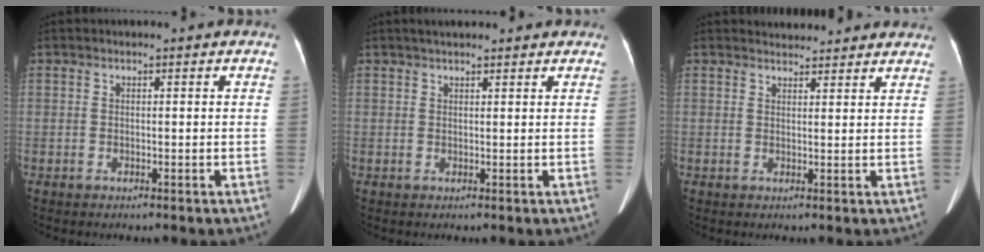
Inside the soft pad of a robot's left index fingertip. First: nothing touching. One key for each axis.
{"total": 5.1, "fx": 4.3, "fy": 1.2, "fz": 2.5, "tx": -0.032, "ty": 0.034, "tz": 0.061}
{"total": 6.7, "fx": 6.4, "fy": 1.6, "fz": 1.0, "tx": -0.003, "ty": 0.019, "tz": 0.063}